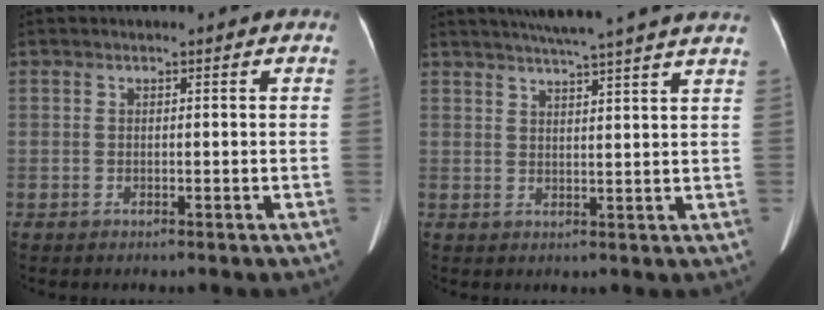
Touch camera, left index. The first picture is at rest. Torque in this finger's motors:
{"motor_torque": [0.38, -0.88, 0.02, 0.06]}